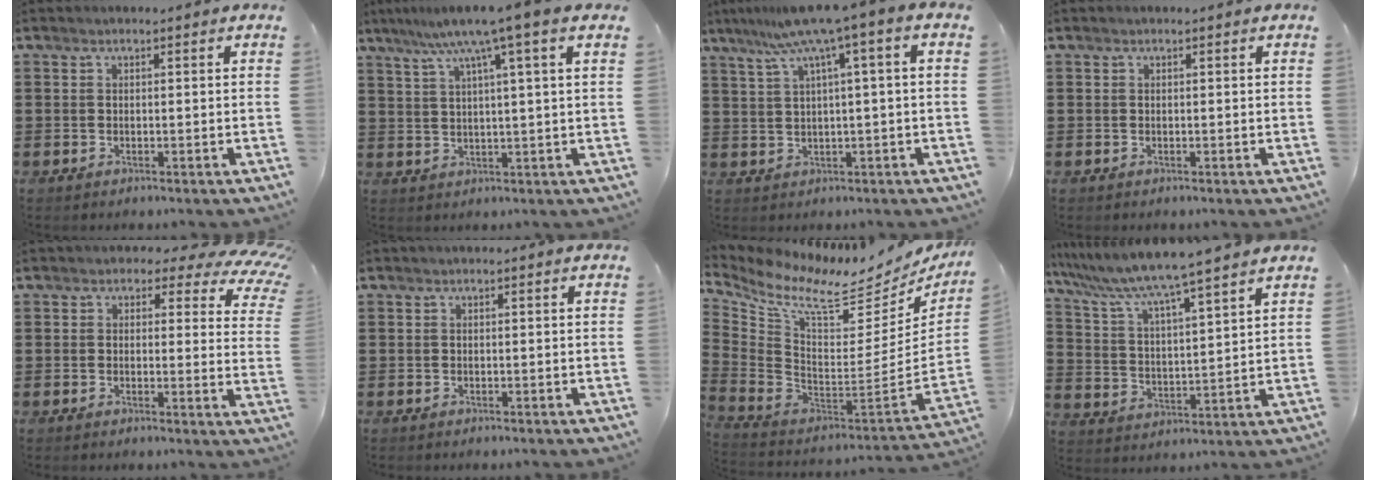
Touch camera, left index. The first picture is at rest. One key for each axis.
{"total": 7.7, "fx": 4.4, "fy": -0.8, "fz": 6.3, "tx": -0.134, "ty": -0.012, "tz": 0.070}
{"total": 7.6, "fx": 3.0, "fy": -0.4, "fz": 6.9, "tx": -0.138, "ty": -0.014, "tz": 0.047}
{"total": 0.0}
{"total": 3.8, "fx": 2.3, "fy": 2.1, "fz": 2.2, "tx": -0.032, "ty": -0.013, "tz": 0.031}
{"total": 0.0}
{"total": 7.8, "fx": 5.8, "fy": 1.4, "fz": 5.1, "tx": -0.130, "ty": -0.060, "tz": 0.091}
{"total": 7.3, "fx": 6.7, "fy": -0.9, "fz": 2.9, "tx": -0.086, "ty": -0.046, "tz": 0.107}